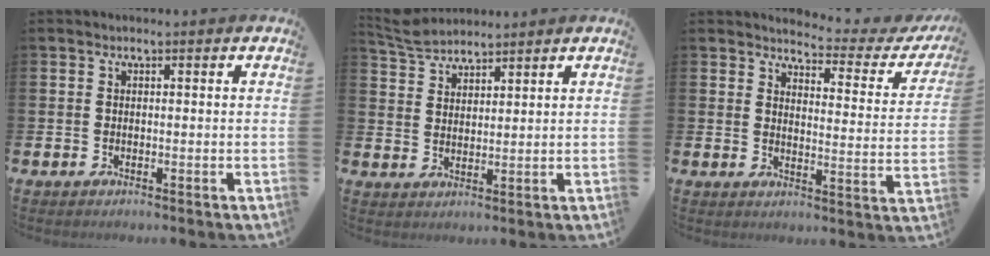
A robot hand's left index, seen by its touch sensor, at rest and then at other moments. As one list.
[{"total": 4.7, "force": [4.6, 0.9, 0.5], "torque": [-0.029, -0.017, 0.086]}, {"total": 3.4, "force": [3.2, 0.8, 0.9], "torque": [-0.022, -0.035, 0.044]}]